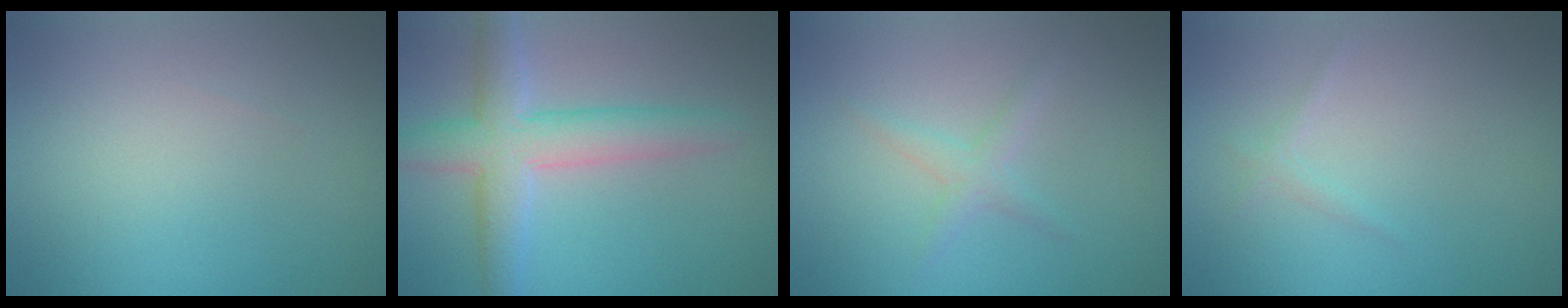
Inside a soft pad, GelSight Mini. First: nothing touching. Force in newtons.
{"total": 5.4, "press": 5.4, "slide": 0.1}
{"total": 1.4, "press": 1.4, "slide": 0.0}
{"total": 0.8, "press": 0.8, "slide": 0.1}